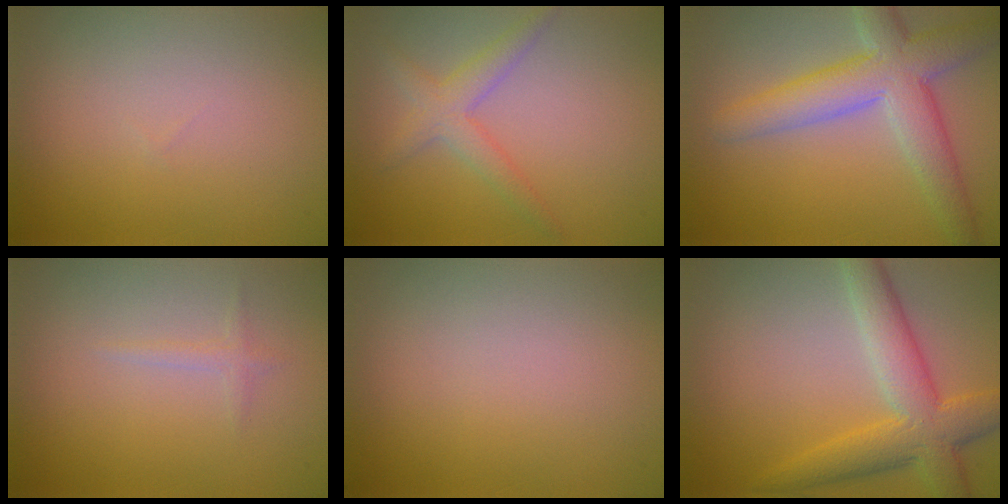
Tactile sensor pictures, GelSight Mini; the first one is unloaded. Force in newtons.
{"total": 2.6, "press": 2.6, "slide": 0.1}
{"total": 6.5, "press": 6.5, "slide": 0.4}
{"total": 0.8, "press": 0.8, "slide": 0.1}
{"total": 0.0}
{"total": 6.2, "press": 6.2, "slide": 0.3}